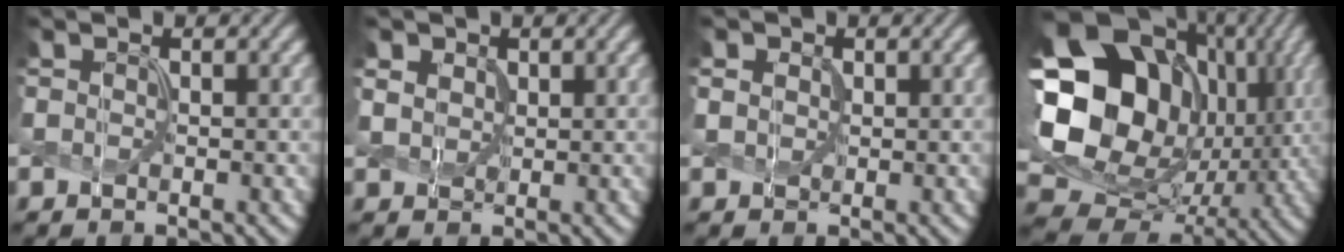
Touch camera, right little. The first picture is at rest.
{"total": 2.4, "force": [1.4, 1.7, 1.1], "torque": [-0.036, 0.005, 0.026]}
{"total": 1.4, "force": [0.5, 1.1, 0.6], "torque": [-0.013, 0.005, 0.005]}
{"total": 17.9, "force": [2.9, 14.5, 10.0], "torque": [-0.198, 0.006, 0.065]}